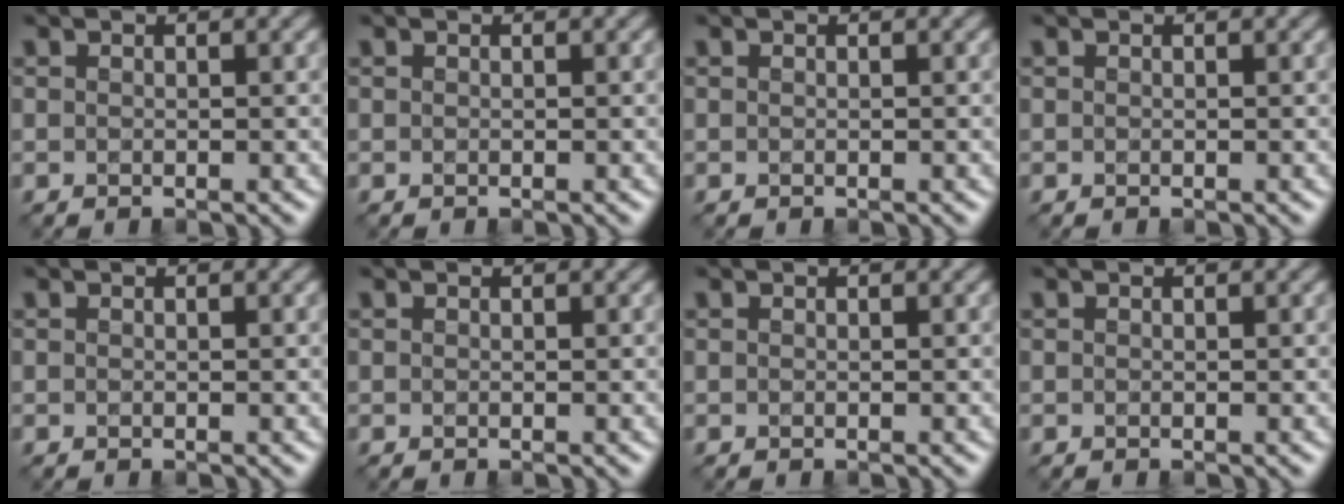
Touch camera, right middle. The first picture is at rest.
{"total": 0.0}
{"total": 0.0}
{"total": 0.0}
{"total": 0.0}
{"total": 0.0}
{"total": 0.0}
{"total": 0.0}